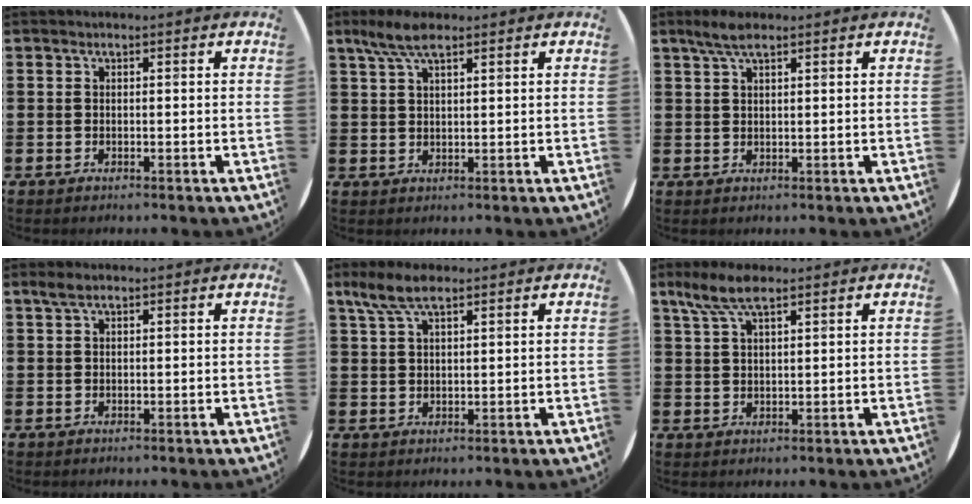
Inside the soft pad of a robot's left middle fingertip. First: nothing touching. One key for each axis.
{"total": 4.9, "fx": 3.2, "fy": 1.7, "fz": 3.3, "tx": -0.063, "ty": 0.002, "tz": 0.056}
{"total": 3.3, "fx": 2.3, "fy": 0.9, "fz": 2.1, "tx": -0.037, "ty": 0.003, "tz": 0.039}
{"total": 1.6, "fx": 1.1, "fy": 0.6, "fz": 1.0, "tx": -0.020, "ty": 0.006, "tz": 0.019}
{"total": 5.9, "fx": 3.9, "fy": 2.1, "fz": 3.9, "tx": -0.076, "ty": 0.001, "tz": 0.069}
{"total": 6.0, "fx": 4.0, "fy": 2.1, "fz": 4.0, "tx": -0.078, "ty": 0.002, "tz": 0.070}